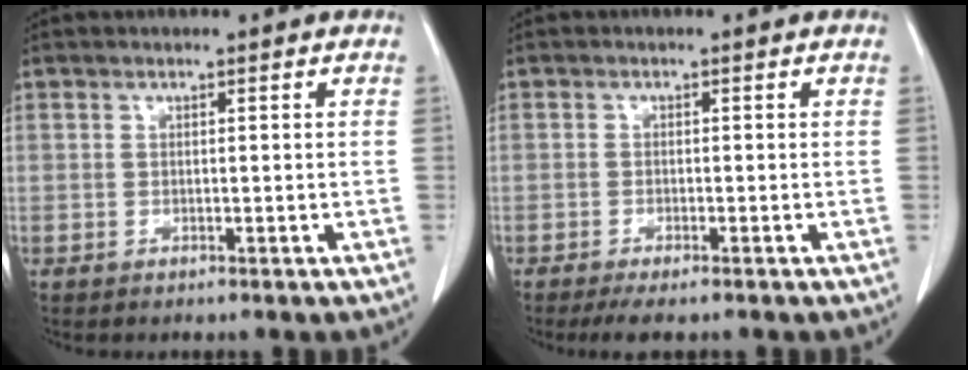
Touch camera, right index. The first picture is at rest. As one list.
[{"total": 3.3, "force": [-2.5, 0.5, 2.0], "torque": [-0.031, -0.008, -0.040]}]